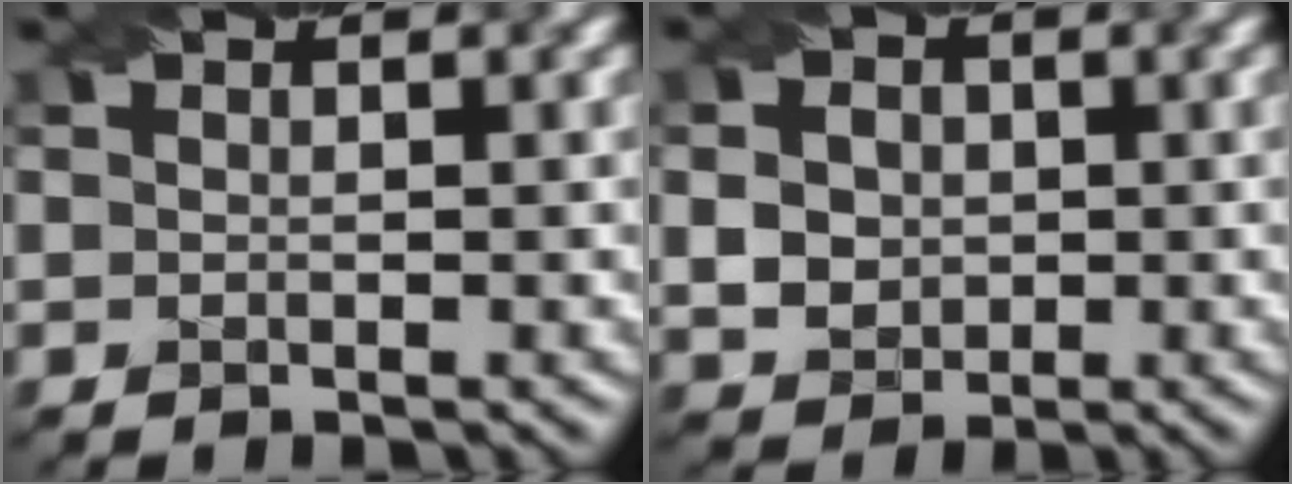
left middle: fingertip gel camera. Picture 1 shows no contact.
{"total": 4.9, "force": [0.4, 4.2, 2.5], "torque": [-0.049, 0.016, -0.004]}